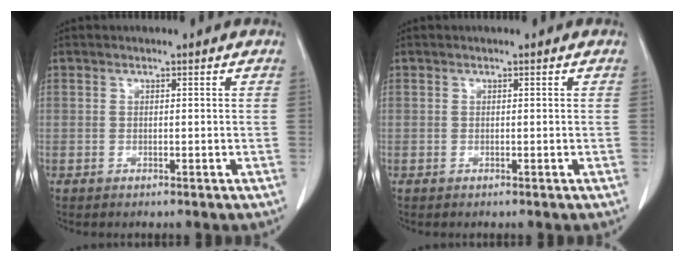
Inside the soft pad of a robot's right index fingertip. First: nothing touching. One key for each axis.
{"total": 0.0}